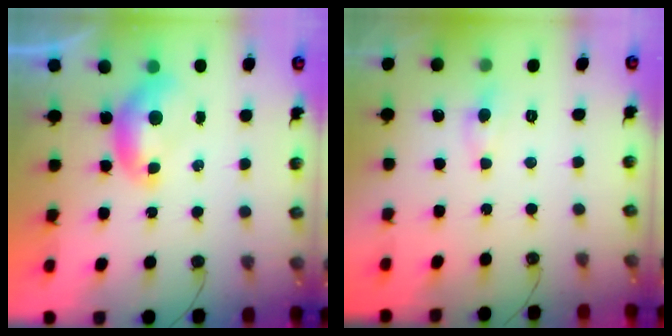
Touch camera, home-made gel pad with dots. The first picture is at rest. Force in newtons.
{"total": 2.4, "press": 2.3, "slide": 0.8}